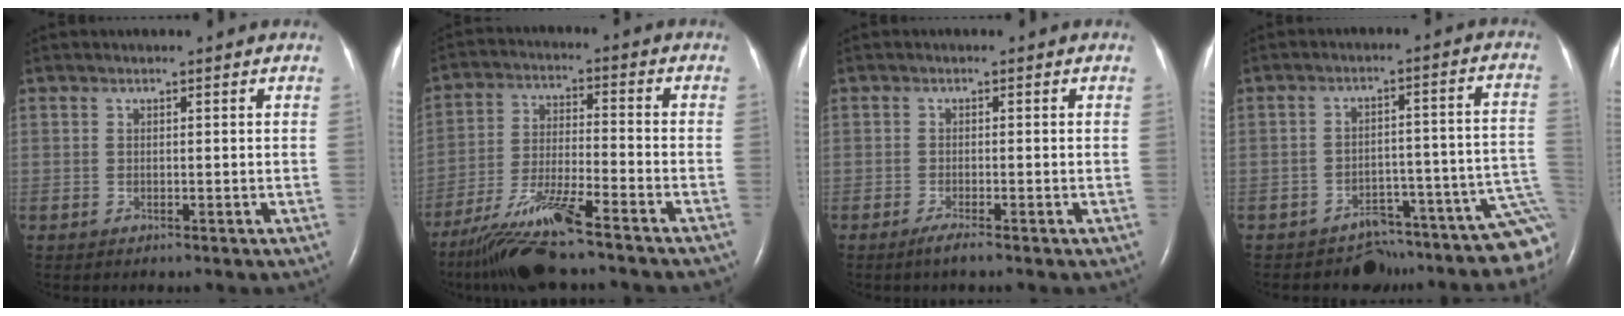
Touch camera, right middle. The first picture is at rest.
{"total": 14.4, "force": [-11.4, 1.0, 8.7], "torque": [-0.170, -0.024, -0.200]}
{"total": 1.7, "force": [-1.3, -0.2, 1.1], "torque": [-0.030, -0.005, -0.027]}
{"total": 12.9, "force": [-11.8, 3.8, 3.3], "torque": [-0.003, 0.089, -0.144]}